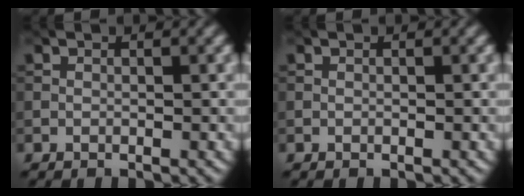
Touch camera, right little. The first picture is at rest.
{"total": 0.0}